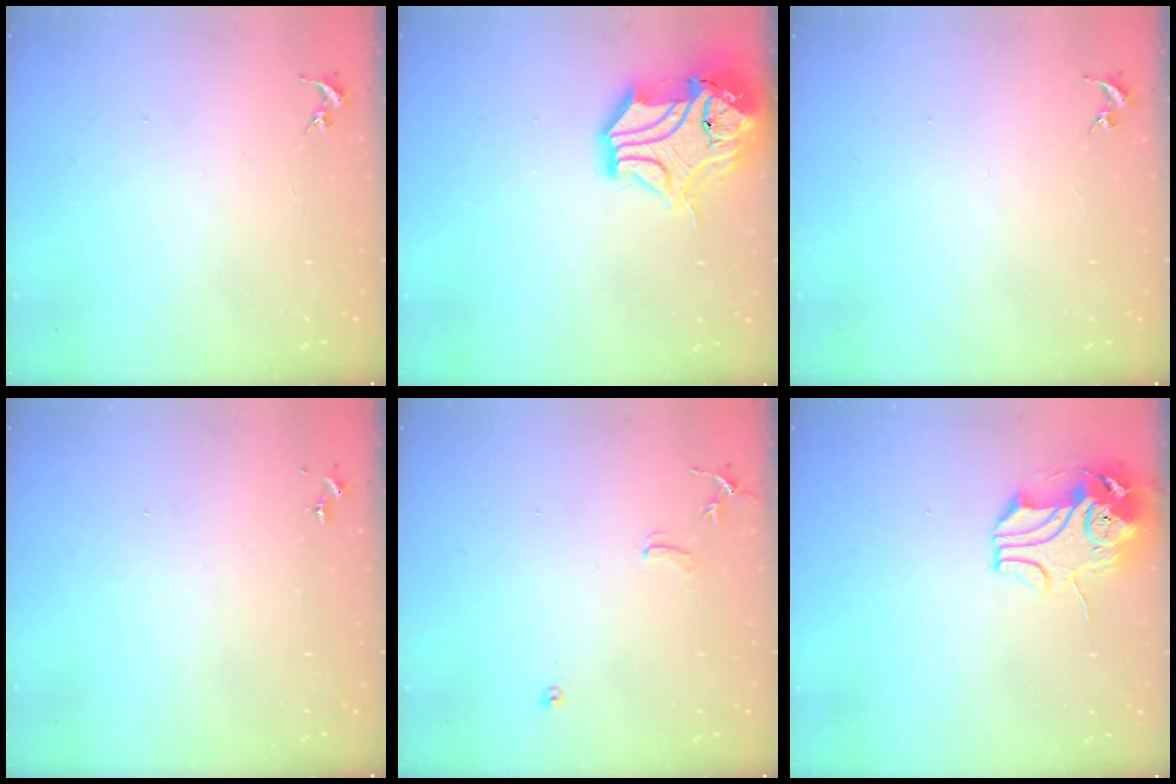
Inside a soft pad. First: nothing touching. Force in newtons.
{"total": 17.4, "press": 17.2, "slide": 2.4}
{"total": 0.0}
{"total": 0.0}
{"total": 7.6, "press": 7.6, "slide": 0.6}
{"total": 11.3, "press": 11.2, "slide": 2.0}